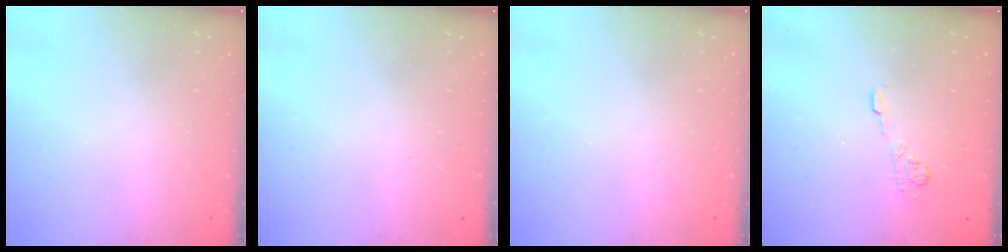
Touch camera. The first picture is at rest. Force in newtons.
{"total": 0.0}
{"total": 0.0}
{"total": 5.2, "press": 5.1, "slide": 0.9}